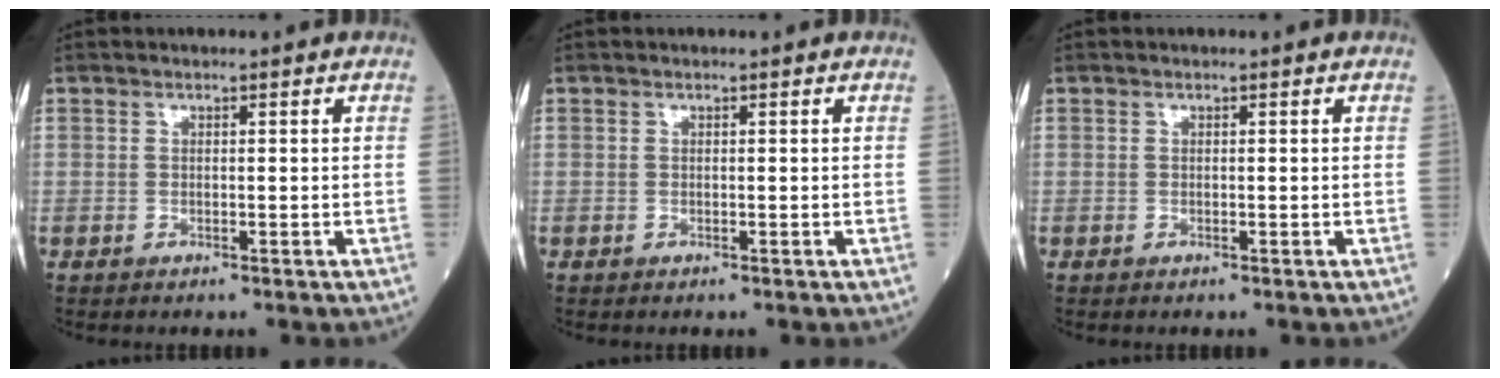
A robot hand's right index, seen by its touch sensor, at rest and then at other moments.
{"total": 0.0}
{"total": 0.0}